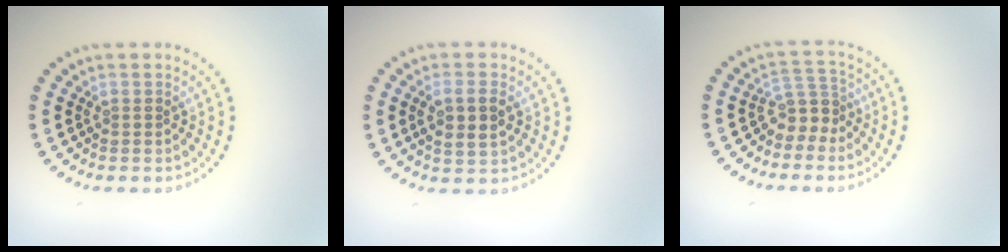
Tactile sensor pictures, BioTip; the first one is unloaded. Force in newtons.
{"total": 2.9, "press": 2.8, "slide": 0.8}
{"total": 2.8, "press": 1.9, "slide": 2.0}